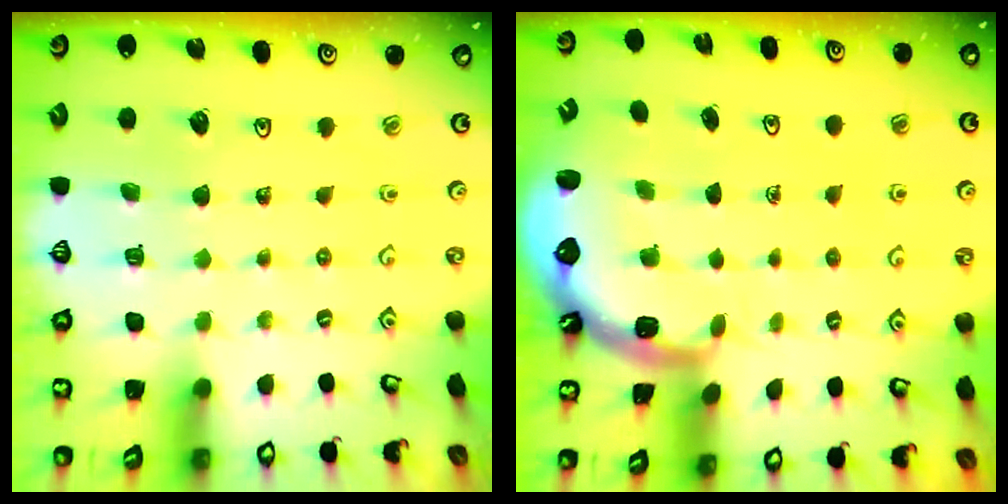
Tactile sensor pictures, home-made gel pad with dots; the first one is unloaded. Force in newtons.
{"total": 1.5, "press": 1.4, "slide": 0.6}